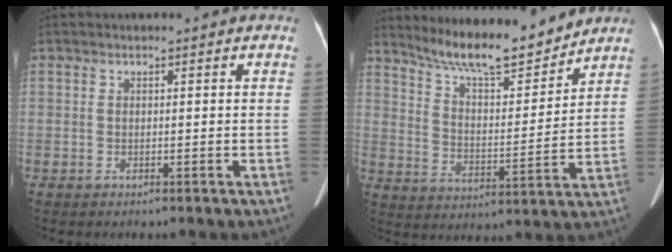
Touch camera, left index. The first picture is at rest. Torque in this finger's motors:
{"motor_torque": [0.71, -0.84, 0.06, 0.08]}